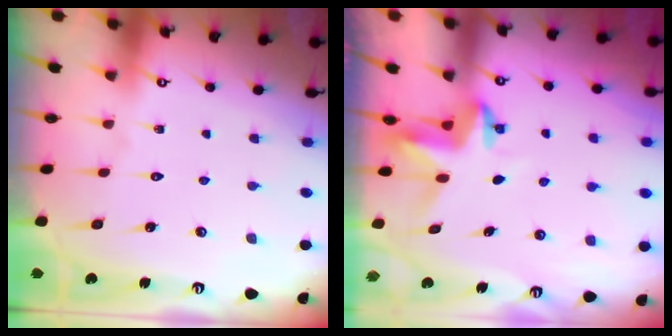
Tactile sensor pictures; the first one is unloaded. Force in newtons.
{"total": 3.9, "press": 3.9, "slide": 0.4}